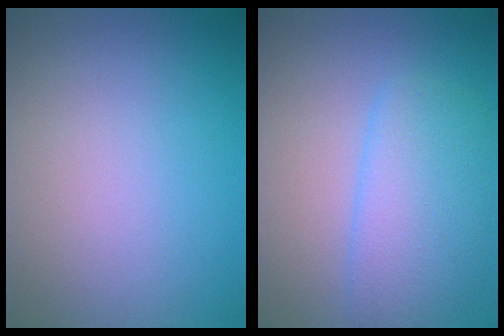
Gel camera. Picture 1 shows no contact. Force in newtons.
{"total": 4.8, "press": 4.8, "slide": 0.1}